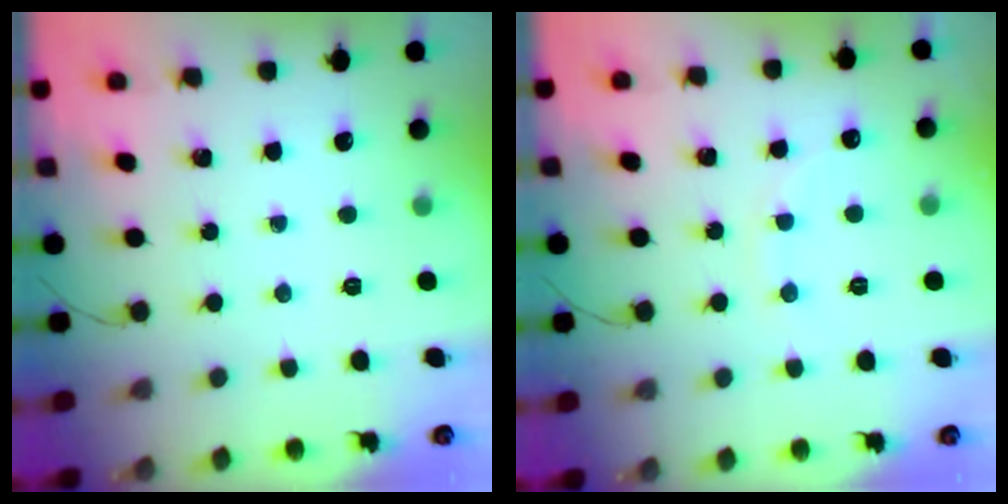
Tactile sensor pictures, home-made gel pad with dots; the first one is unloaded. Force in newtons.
{"total": 6.3, "press": 6.1, "slide": 1.5}